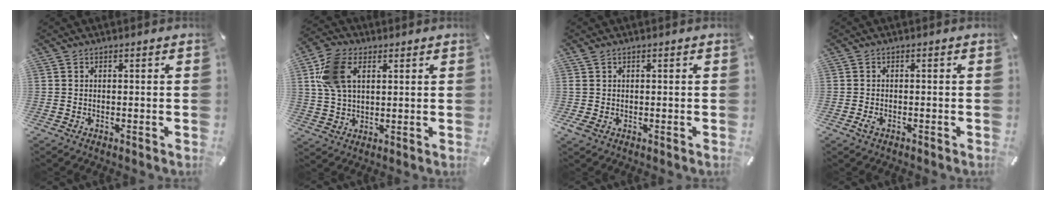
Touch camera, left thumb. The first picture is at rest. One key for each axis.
{"total": 10.9, "fx": 4.0, "fy": 7.1, "fz": 7.2, "tx": -0.175, "ty": 0.006, "tz": 0.076}
{"total": 1.7, "fx": 0.0, "fy": 1.1, "fz": 1.3, "tx": -0.031, "ty": 0.001, "tz": -0.002}
{"total": 1.6, "fx": -0.8, "fy": 0.8, "fz": 1.1, "tx": -0.027, "ty": -0.001, "tz": -0.016}